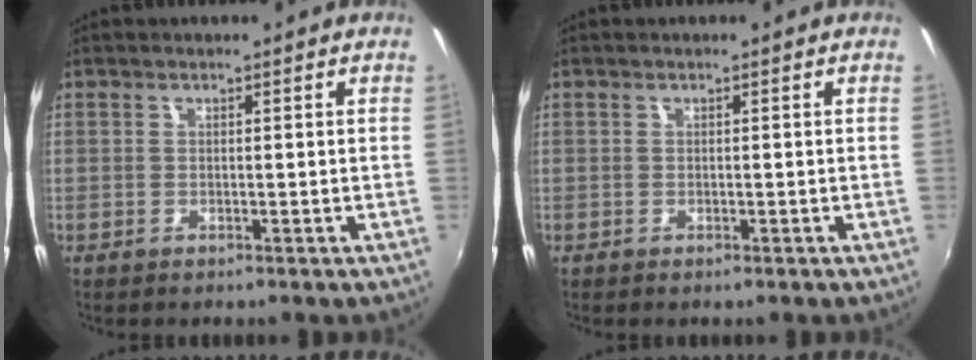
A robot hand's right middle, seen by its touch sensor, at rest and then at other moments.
{"total": 0.0}